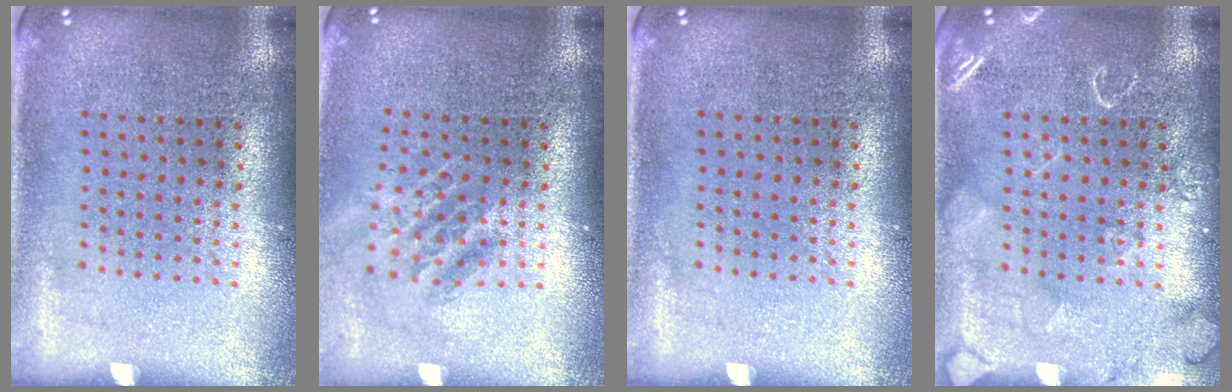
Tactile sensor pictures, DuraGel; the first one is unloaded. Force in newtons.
{"total": 1.4, "press": 1.1, "slide": 0.9}
{"total": 0.0}
{"total": 2.4, "press": 2.4, "slide": 0.4}